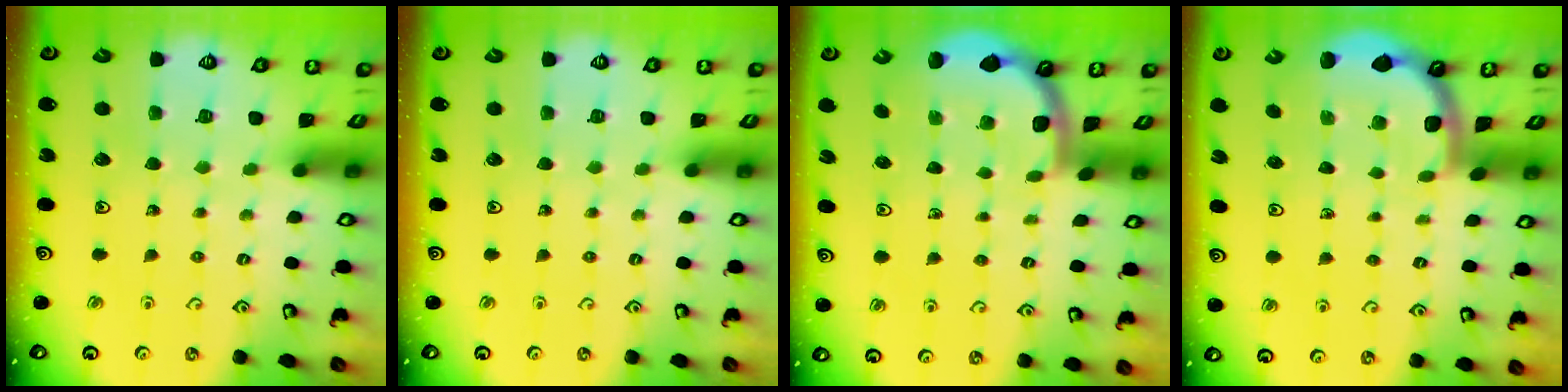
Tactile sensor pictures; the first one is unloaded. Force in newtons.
{"total": 0.0}
{"total": 1.9, "press": 1.9, "slide": 0.0}
{"total": 1.9, "press": 1.9, "slide": 0.0}